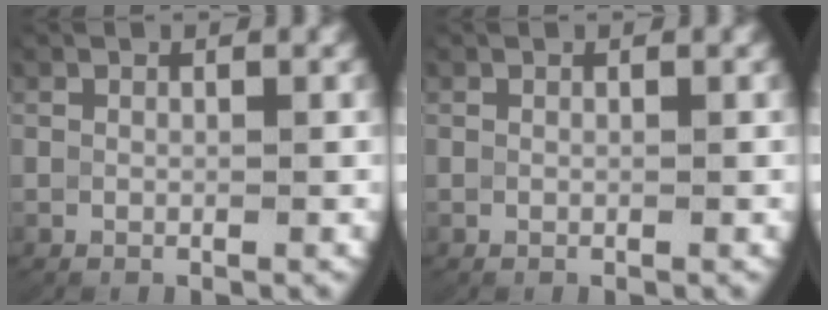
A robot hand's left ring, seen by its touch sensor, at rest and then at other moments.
{"total": 0.0}